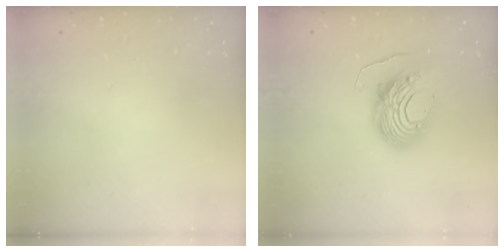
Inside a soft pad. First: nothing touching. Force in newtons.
{"total": 12.0, "press": 11.9, "slide": 1.3}